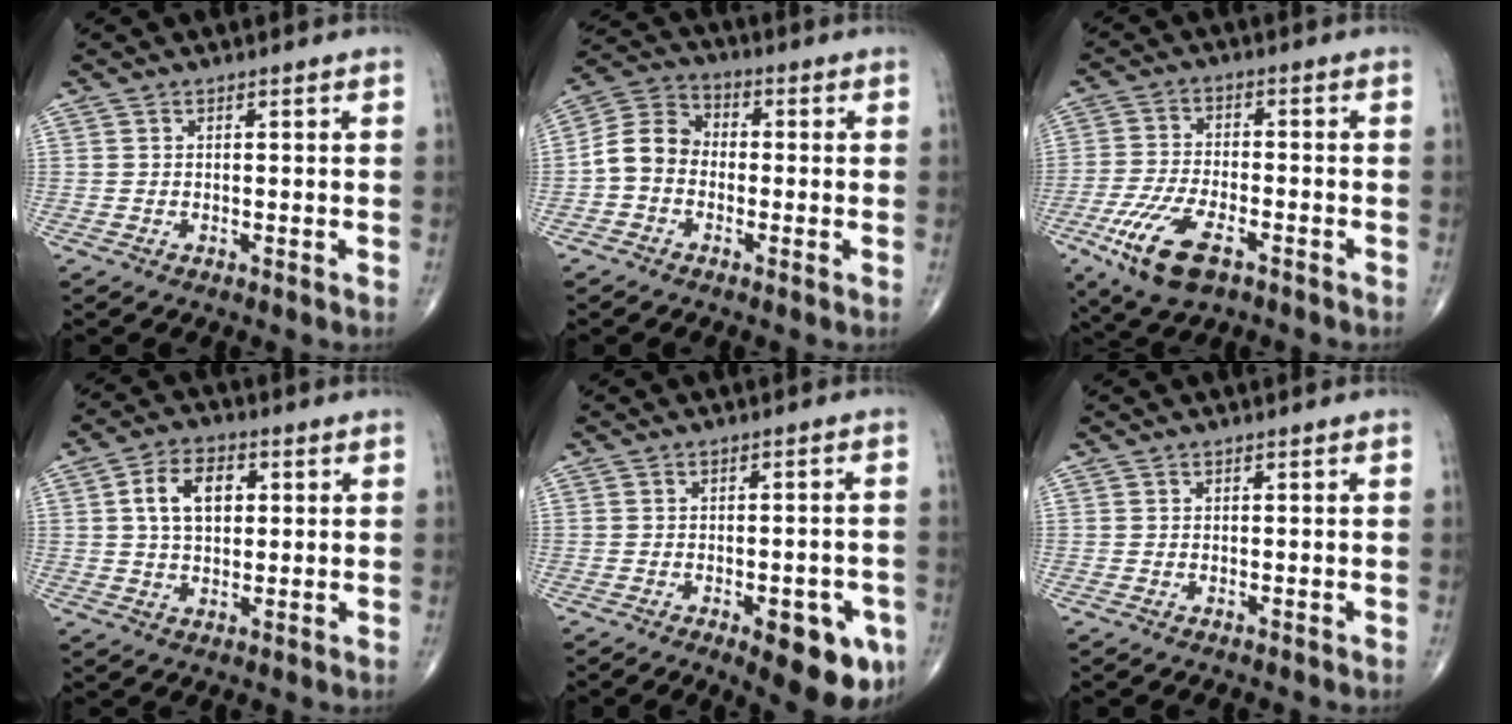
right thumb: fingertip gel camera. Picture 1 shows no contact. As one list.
[{"total": 7.8, "force": [-1.6, 6.3, 4.4], "torque": [-0.069, 0.031, -0.048]}, {"total": 11.7, "force": [-5.9, 5.1, 8.7], "torque": [-0.179, 0.006, -0.106]}, {"total": 8.5, "force": [1.8, 5.4, 6.3], "torque": [-0.097, 0.007, 0.030]}, {"total": 11.8, "force": [-5.2, 4.6, 9.6], "torque": [-0.094, 0.008, -0.057]}, {"total": 0.0}]